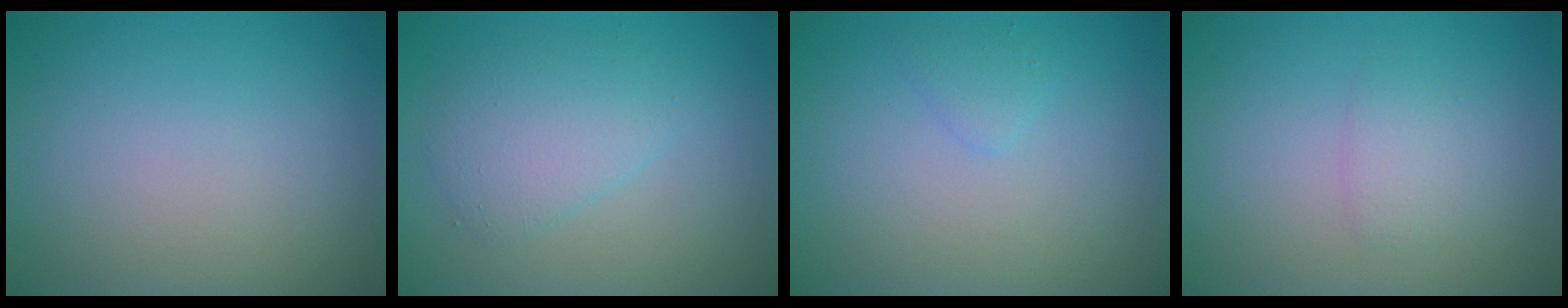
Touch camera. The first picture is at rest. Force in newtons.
{"total": 3.2, "press": 3.2, "slide": 0.2}
{"total": 0.9, "press": 0.9, "slide": 0.0}
{"total": 1.4, "press": 1.4, "slide": 0.0}